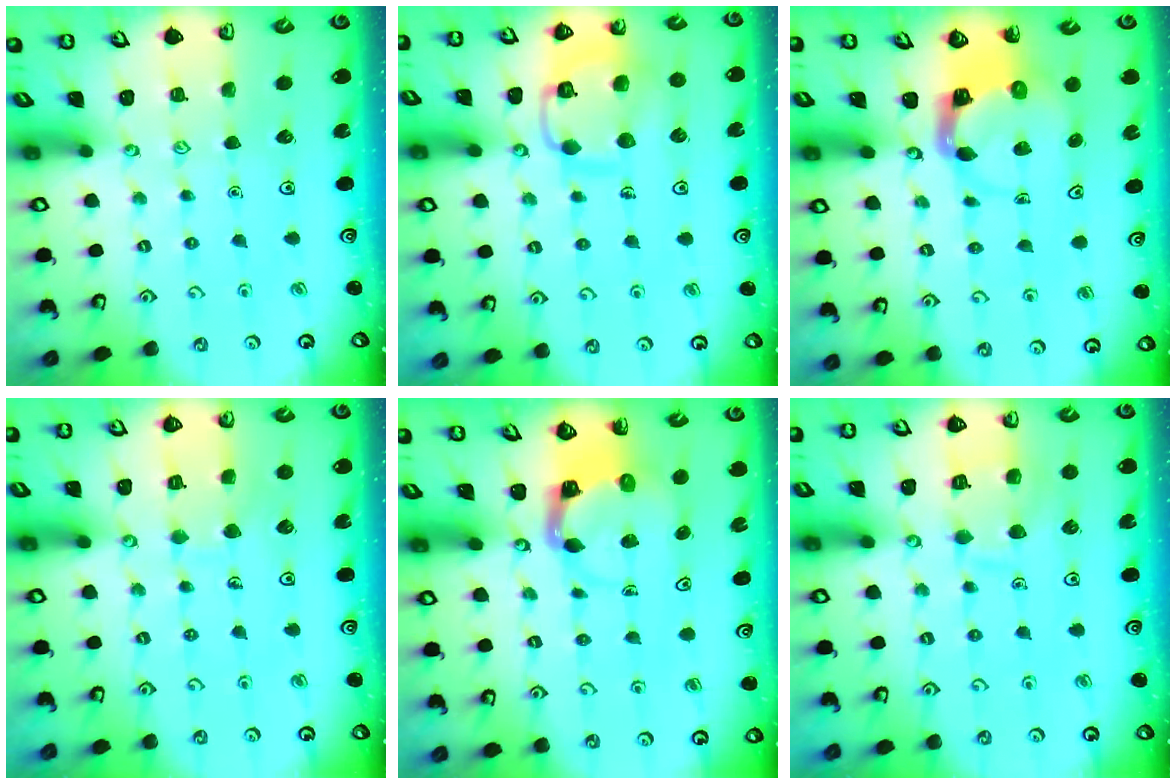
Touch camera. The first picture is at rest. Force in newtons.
{"total": 12.3, "press": 12.3, "slide": 0.9}
{"total": 3.9, "press": 3.9, "slide": 0.4}
{"total": 5.1, "press": 5.1, "slide": 0.5}
{"total": 3.8, "press": 3.8, "slide": 0.5}
{"total": 9.7, "press": 9.7, "slide": 0.9}